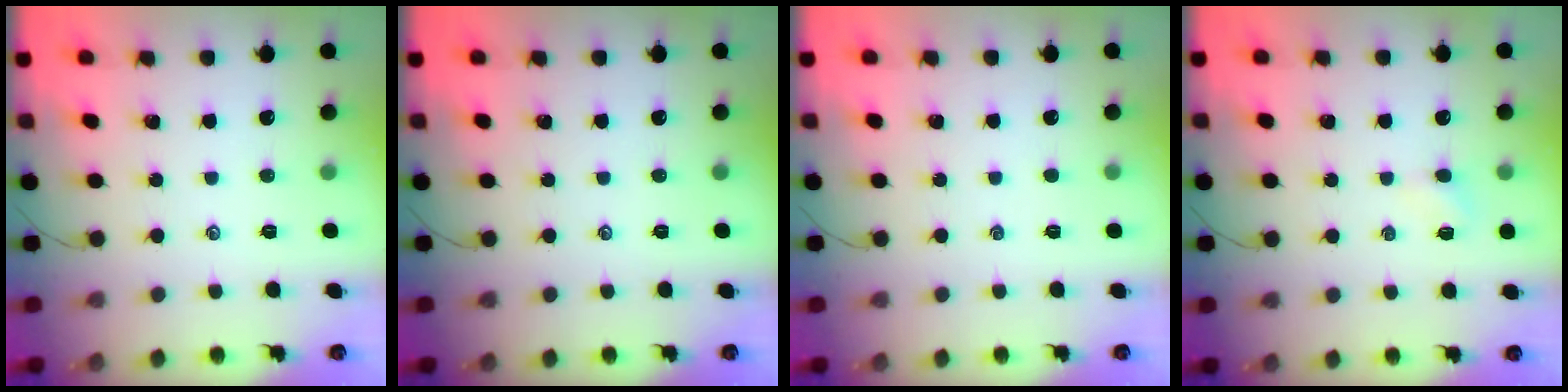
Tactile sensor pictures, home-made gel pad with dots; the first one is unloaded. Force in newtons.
{"total": 0.0}
{"total": 0.0}
{"total": 2.6, "press": 2.5, "slide": 0.9}